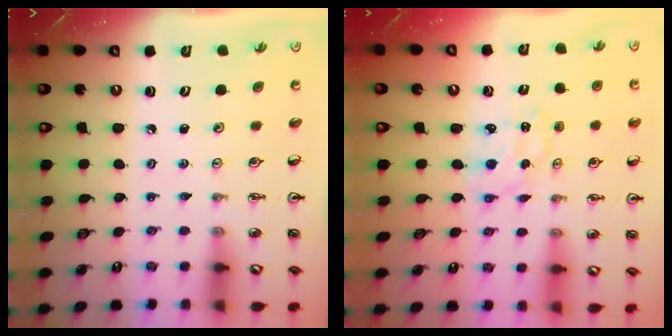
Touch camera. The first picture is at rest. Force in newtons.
{"total": 1.4, "press": 1.4, "slide": 0.0}